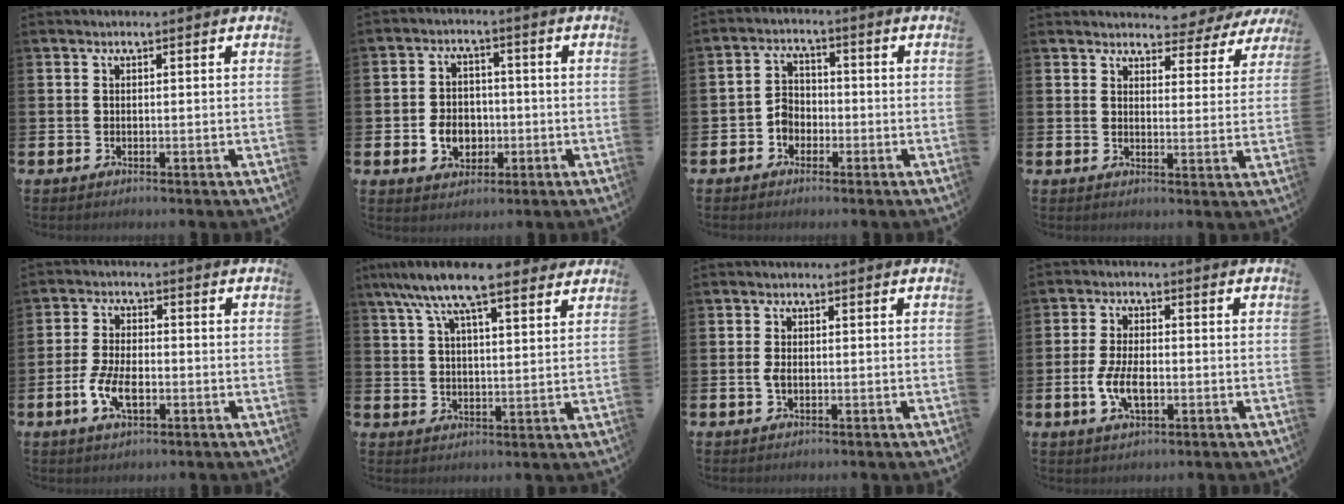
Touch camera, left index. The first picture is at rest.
{"total": 4.9, "force": [-1.1, 4.1, 2.5], "torque": [-0.039, 0.003, -0.026]}
{"total": 3.2, "force": [-1.7, 2.4, 1.2], "torque": [-0.030, 0.008, -0.037]}
{"total": 3.0, "force": [2.9, 1.0, -0.2], "torque": [-0.002, -0.032, 0.045]}
{"total": 5.5, "force": [-1.7, 2.5, 4.5], "torque": [-0.088, 0.004, -0.033]}
{"total": 10.7, "force": [9.0, 2.3, 5.2], "torque": [-0.113, -0.031, 0.163]}
{"total": 1.7, "force": [-0.2, 0.8, 1.4], "torque": [-0.030, 0.003, -0.004]}
{"total": 5.4, "force": [-1.1, 2.6, 4.6], "torque": [-0.099, -0.001, -0.024]}